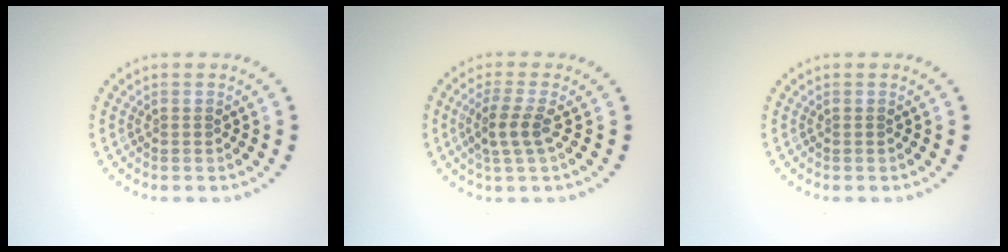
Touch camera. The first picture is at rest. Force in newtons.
{"total": 2.4, "press": 2.1, "slide": 1.2}
{"total": 0.0}